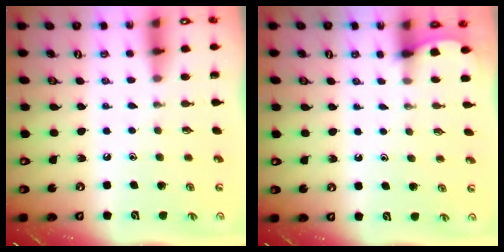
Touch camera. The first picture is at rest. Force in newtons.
{"total": 1.9, "press": 1.9, "slide": 0.2}